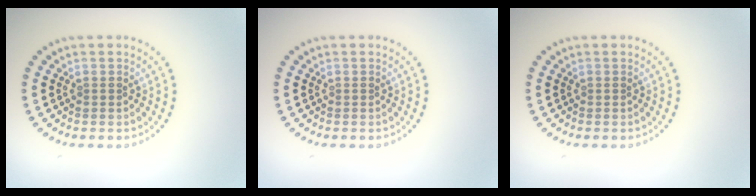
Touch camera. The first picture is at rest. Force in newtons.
{"total": 0.0}
{"total": 0.0}